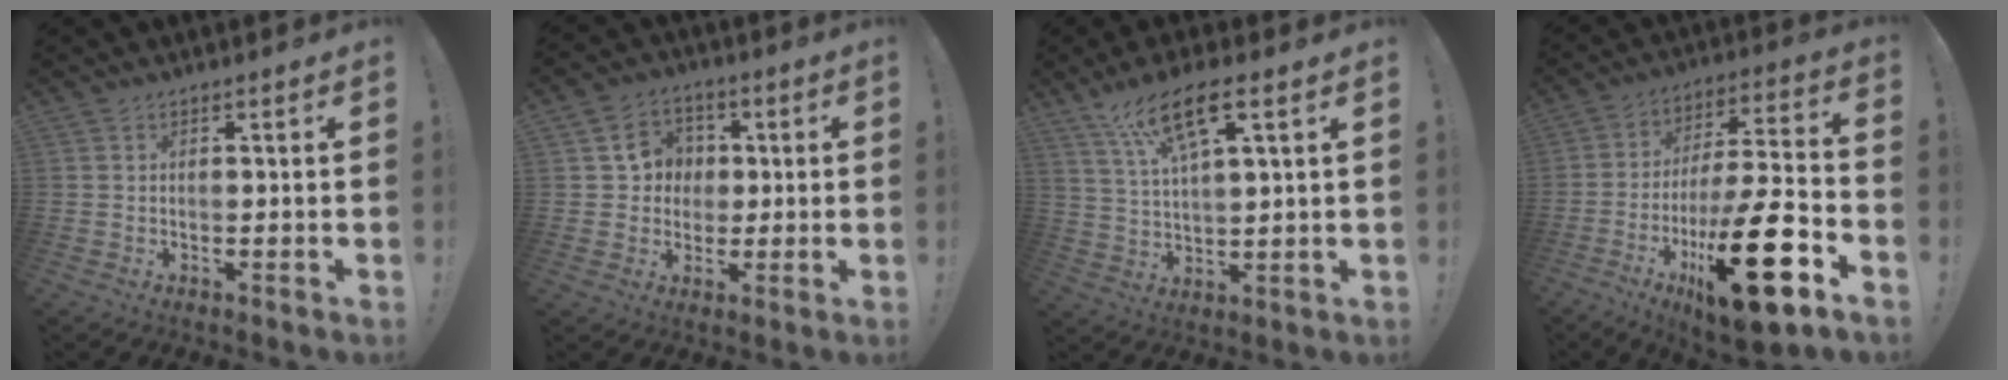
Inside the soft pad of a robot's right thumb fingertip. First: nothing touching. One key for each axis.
{"total": 8.7, "fx": 1.3, "fy": 8.4, "fz": 2.1, "tx": -0.028, "ty": 0.006, "tz": 0.031}
{"total": 13.0, "fx": 7.1, "fy": 4.0, "fz": 10.2, "tx": -0.177, "ty": -0.018, "tz": 0.123}
{"total": 25.3, "fx": -10.6, "fy": 7.1, "fz": 21.8, "tx": -0.353, "ty": 0.060, "tz": -0.164}